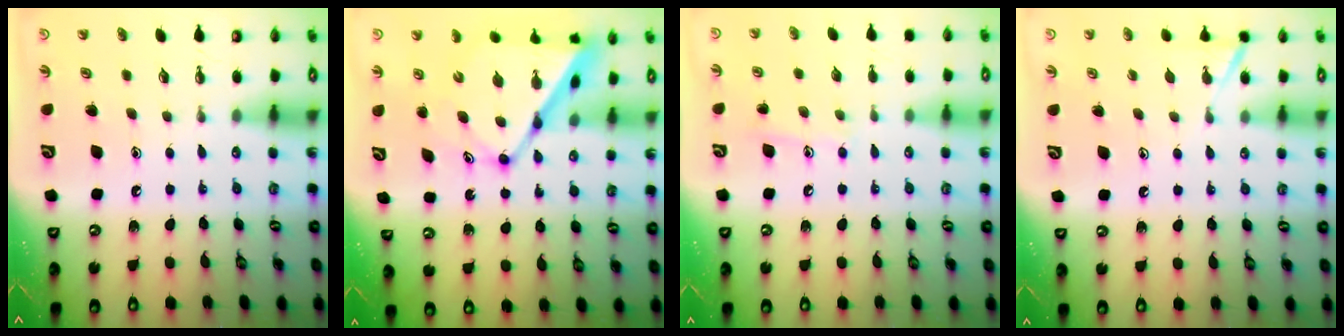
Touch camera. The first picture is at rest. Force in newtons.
{"total": 14.5, "press": 14.5, "slide": 1.0}
{"total": 6.7, "press": 6.7, "slide": 0.5}
{"total": 6.2, "press": 6.2, "slide": 0.7}